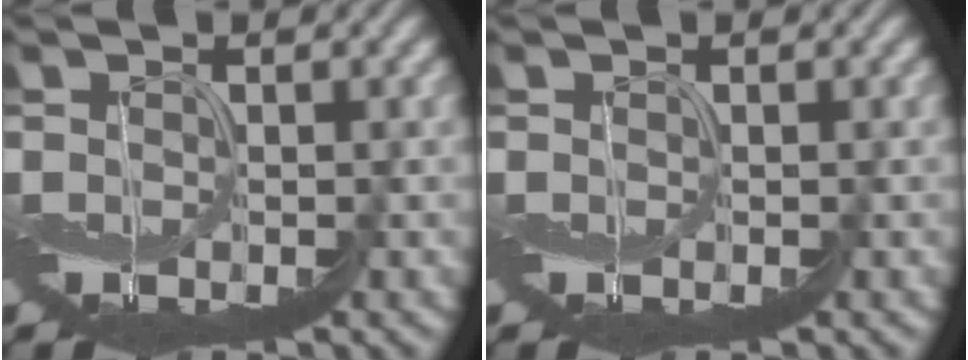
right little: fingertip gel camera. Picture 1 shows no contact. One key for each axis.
{"total": 0.0}